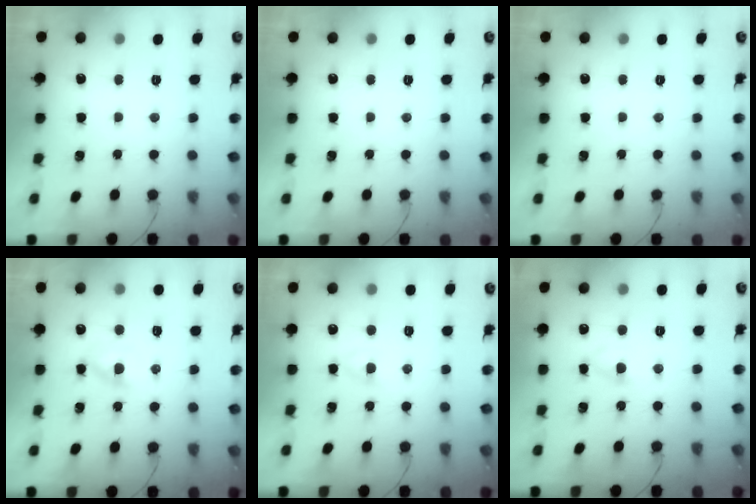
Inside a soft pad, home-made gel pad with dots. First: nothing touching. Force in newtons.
{"total": 0.0}
{"total": 0.0}
{"total": 2.7, "press": 2.5, "slide": 0.9}
{"total": 1.9, "press": 1.8, "slide": 0.6}
{"total": 3.9, "press": 3.6, "slide": 1.5}